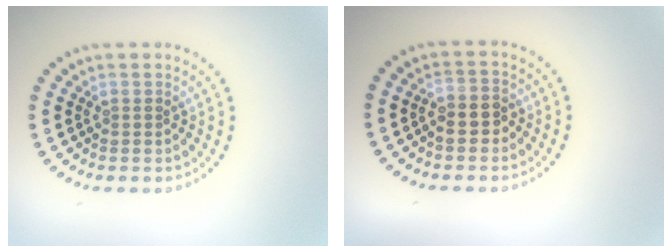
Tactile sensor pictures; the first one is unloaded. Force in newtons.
{"total": 1.6, "press": 1.5, "slide": 0.5}